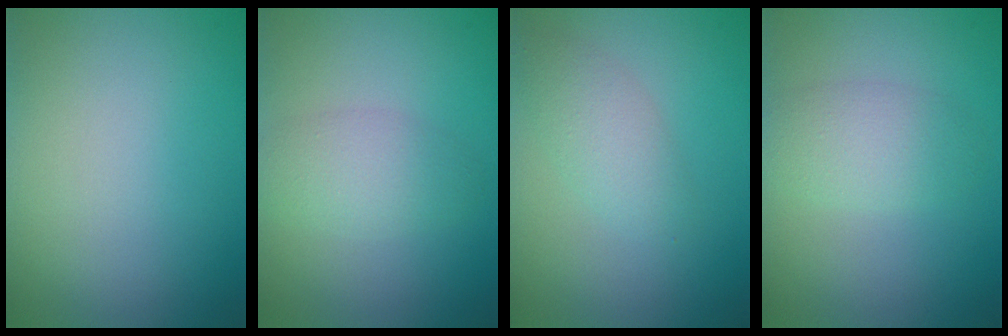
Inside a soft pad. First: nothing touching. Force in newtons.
{"total": 2.8, "press": 2.8, "slide": 0.1}
{"total": 2.4, "press": 2.4, "slide": 0.0}
{"total": 2.8, "press": 2.8, "slide": 0.1}